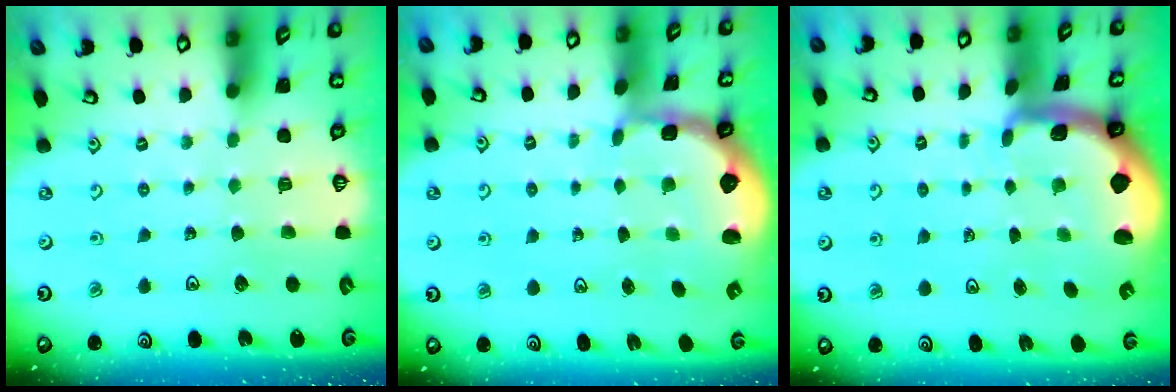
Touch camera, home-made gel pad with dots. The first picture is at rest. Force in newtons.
{"total": 2.5, "press": 1.8, "slide": 1.8}
{"total": 1.9, "press": 1.9, "slide": 0.4}